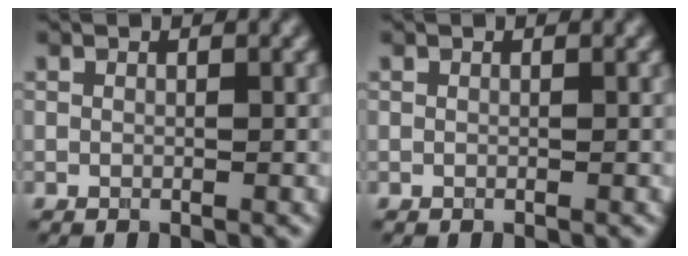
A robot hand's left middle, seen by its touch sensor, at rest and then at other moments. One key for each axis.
{"total": 0.0}